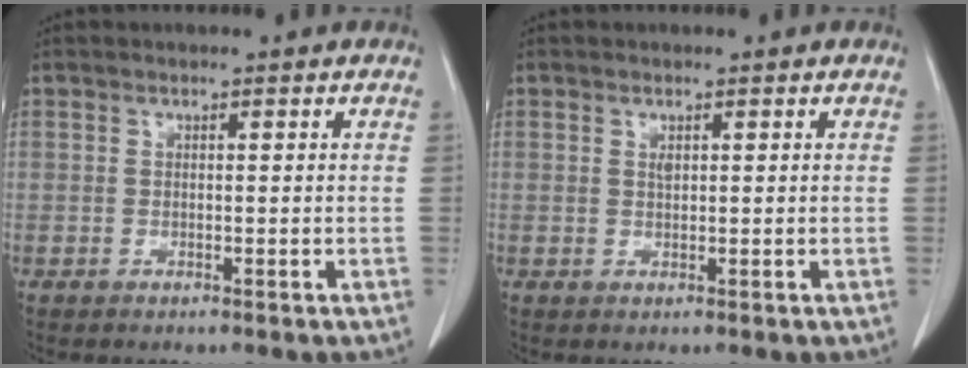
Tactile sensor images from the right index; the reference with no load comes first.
{"total": 0.9, "force": [0.5, 0.3, 0.7], "torque": [-0.015, -0.002, 0.009]}